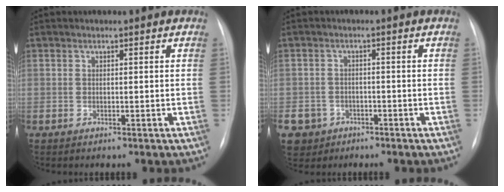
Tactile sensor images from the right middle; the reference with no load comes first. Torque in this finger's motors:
{"motor_torque": [0.76, -0.60, 0.47, 0.11]}